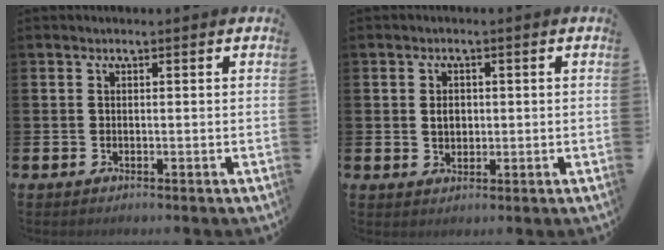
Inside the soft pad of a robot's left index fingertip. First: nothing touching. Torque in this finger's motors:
{"motor_torque": [0.18, 0.00, 0.04, 0.02]}